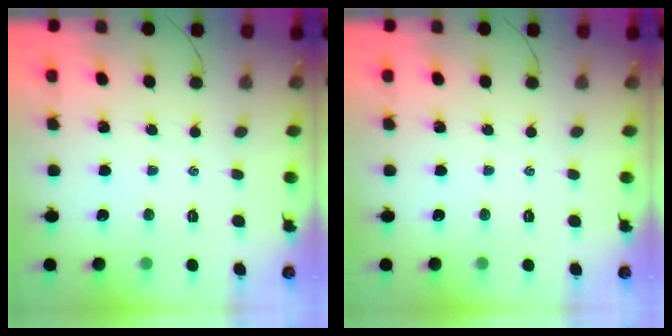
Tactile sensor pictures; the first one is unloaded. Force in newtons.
{"total": 0.0}